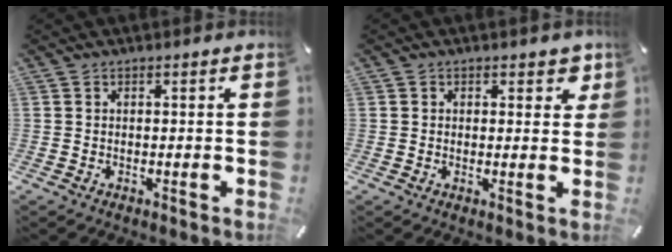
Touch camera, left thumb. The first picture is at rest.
{"total": 3.3, "force": [1.5, 2.4, 1.8], "torque": [-0.006, -0.003, 0.018]}